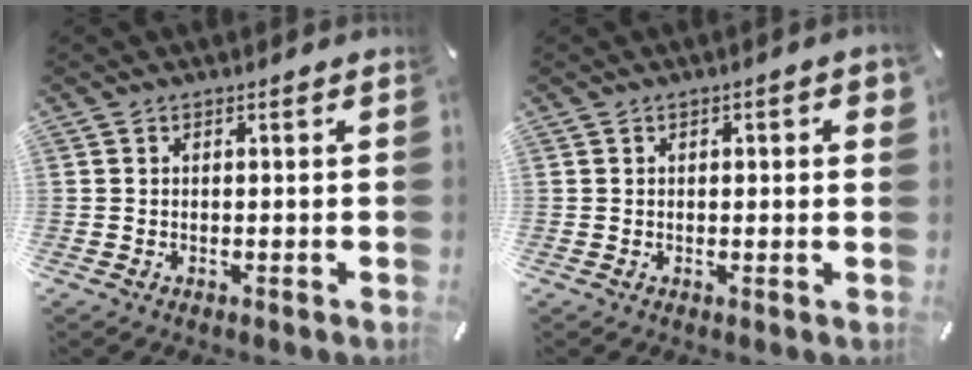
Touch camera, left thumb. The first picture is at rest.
{"total": 1.3, "force": [0.2, 0.5, 1.2], "torque": [-0.014, -0.001, 0.001]}